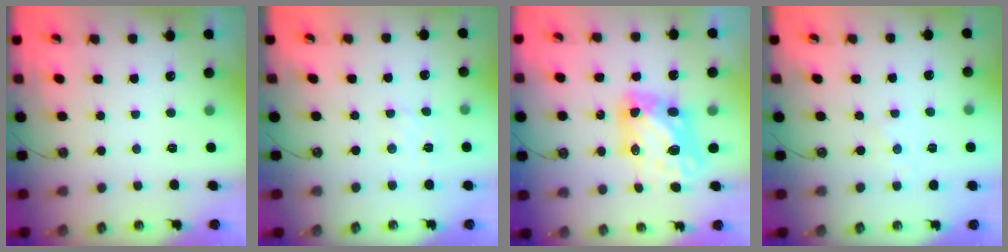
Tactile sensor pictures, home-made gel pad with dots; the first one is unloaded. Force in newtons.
{"total": 2.9, "press": 2.9, "slide": 0.4}
{"total": 9.1, "press": 9.1, "slide": 1.0}
{"total": 2.8, "press": 2.8, "slide": 0.3}